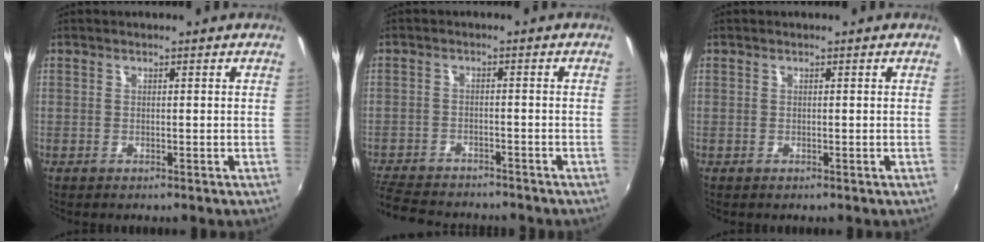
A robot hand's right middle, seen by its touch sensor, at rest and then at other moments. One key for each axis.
{"total": 11.4, "fx": -10.2, "fy": 3.3, "fz": 4.0, "tx": -0.110, "ty": -0.011, "tz": -0.165}
{"total": 0.0}